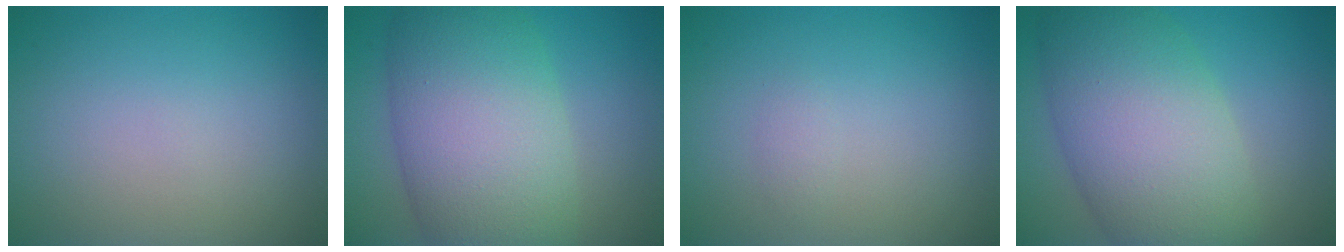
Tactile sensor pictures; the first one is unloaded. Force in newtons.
{"total": 12.0, "press": 12.0, "slide": 0.5}
{"total": 0.7, "press": 0.7, "slide": 0.0}
{"total": 11.1, "press": 11.1, "slide": 0.6}